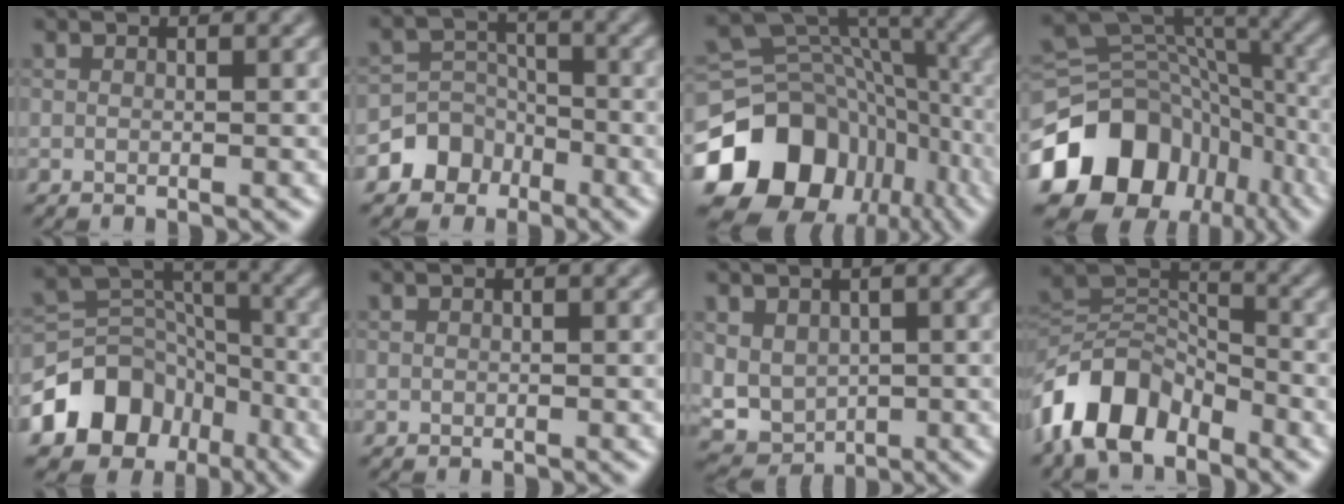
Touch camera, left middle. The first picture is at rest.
{"total": 4.3, "force": [-2.5, 3.5, 0.6], "torque": [0.015, 0.013, -0.060]}
{"total": 17.6, "force": [-8.4, 13.5, 7.5], "torque": [-0.160, -0.016, -0.125]}
{"total": 17.6, "force": [-8.9, 13.6, 6.9], "torque": [-0.151, -0.015, -0.133]}
{"total": 8.4, "force": [-4.6, 6.3, 3.2], "torque": [-0.051, 0.003, -0.090]}
{"total": 0.0}
{"total": 4.5, "force": [0.5, 3.6, 2.7], "torque": [-0.053, -0.007, 0.027]}
{"total": 8.3, "force": [-5.3, 4.5, 4.6], "torque": [-0.084, 0.006, -0.111]}